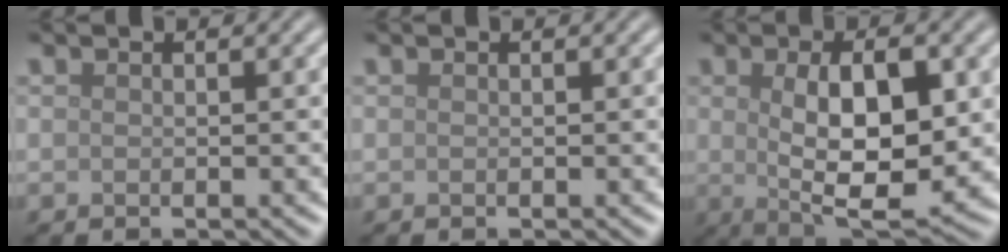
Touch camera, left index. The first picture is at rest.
{"total": 0.0}
{"total": 8.7, "force": [0.5, 3.5, 7.9], "torque": [-0.123, -0.004, 0.012]}